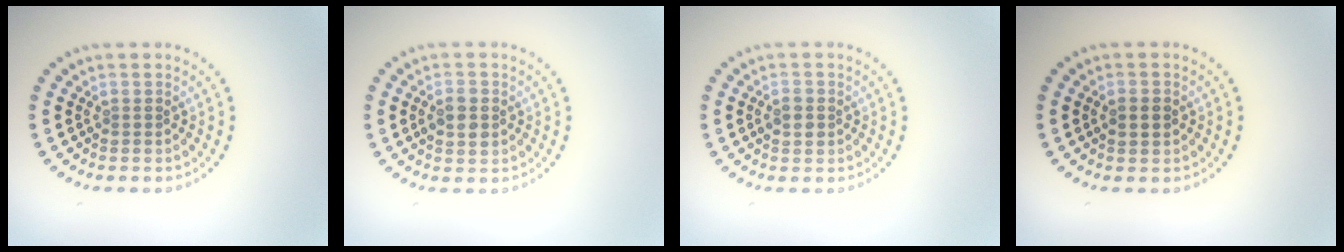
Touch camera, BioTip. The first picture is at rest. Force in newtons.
{"total": 2.5, "press": 2.5, "slide": 0.2}
{"total": 2.1, "press": 2.1, "slide": 0.1}
{"total": 2.1, "press": 2.1, "slide": 0.2}